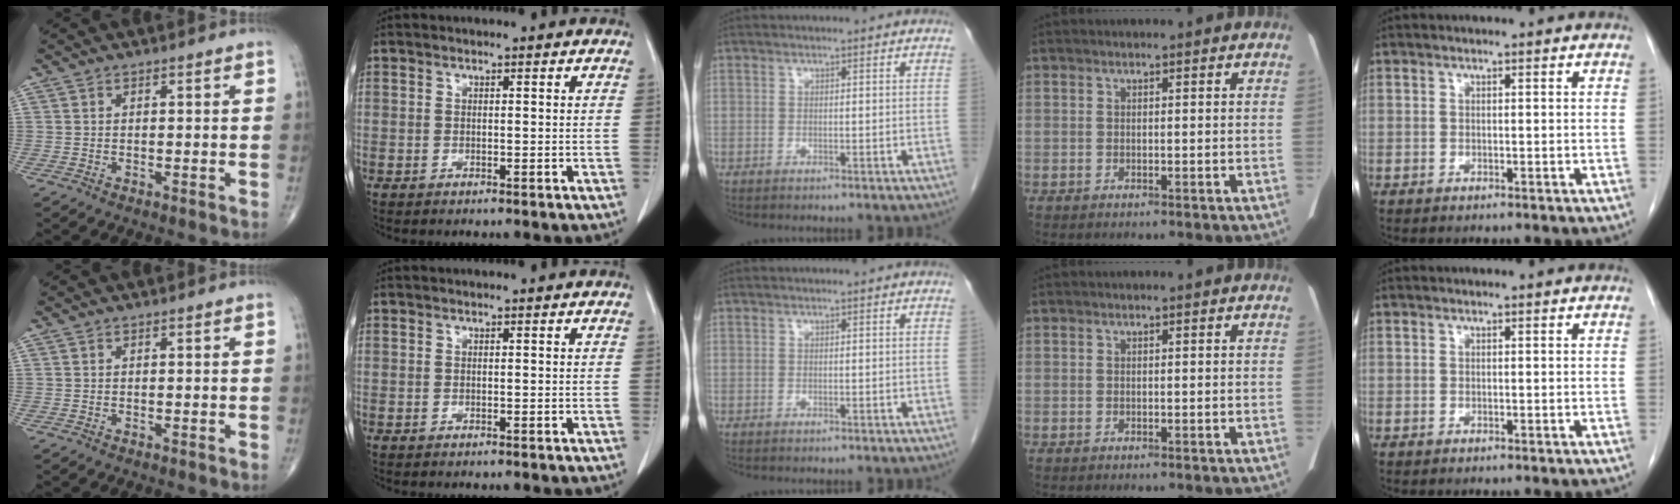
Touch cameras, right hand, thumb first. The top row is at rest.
{}